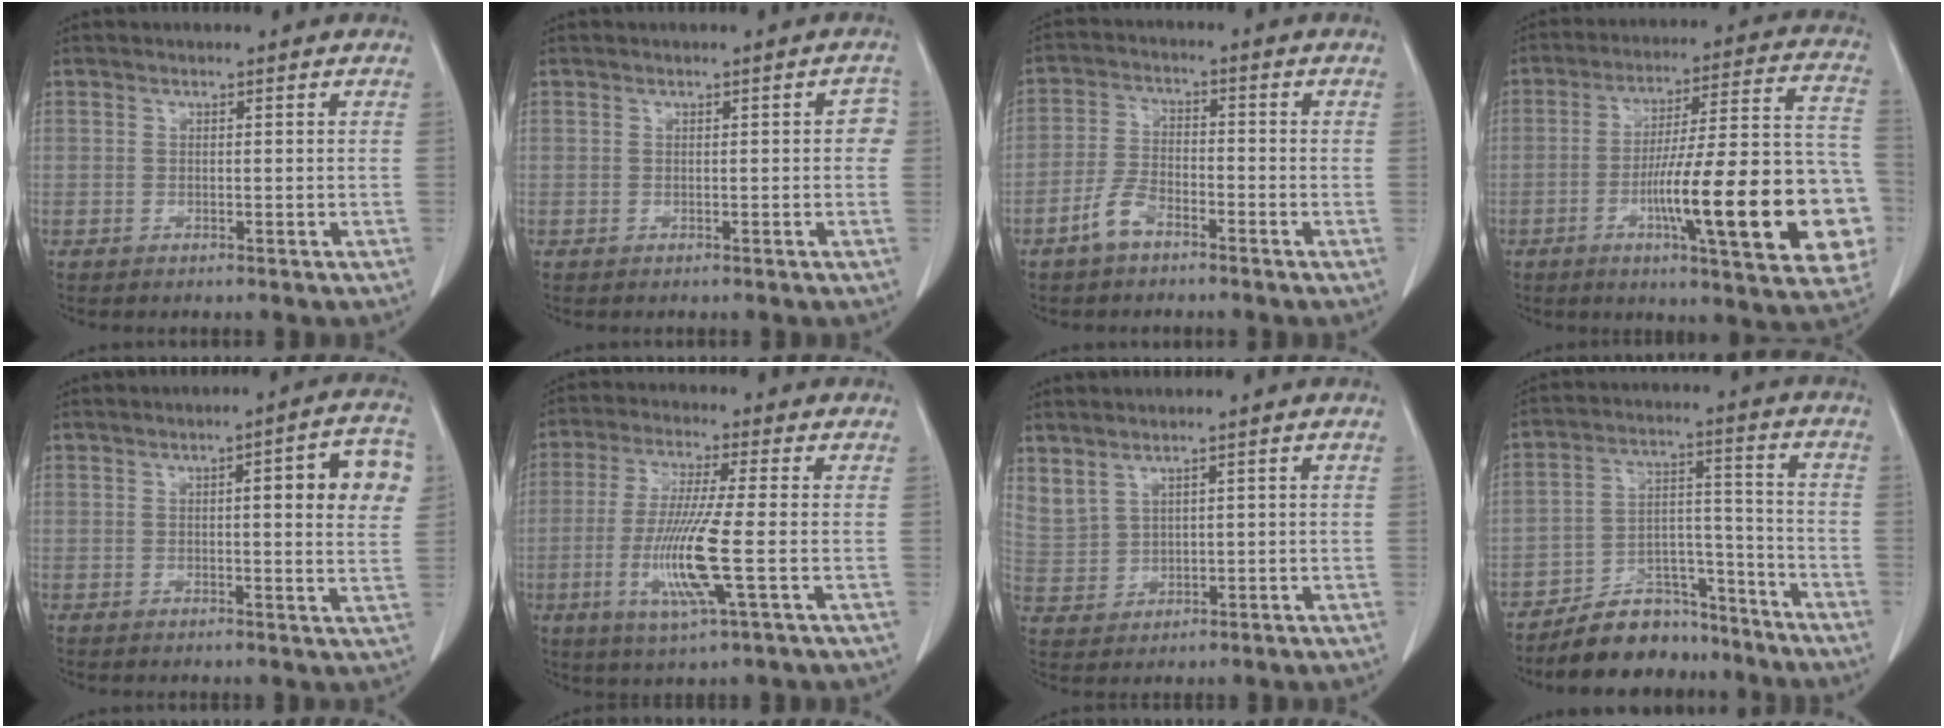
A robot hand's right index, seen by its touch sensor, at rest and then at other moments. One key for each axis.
{"total": 1.9, "fx": 0.1, "fy": 0.9, "fz": 1.6, "tx": -0.004, "ty": 0.010, "tz": -0.002}
{"total": 5.0, "fx": -3.4, "fy": 2.2, "fz": 2.9, "tx": -0.069, "ty": 0.004, "tz": -0.067}
{"total": 24.4, "fx": -6.7, "fy": 3.3, "fz": 23.2, "tx": -0.256, "ty": 0.018, "tz": -0.088}
{"total": 9.4, "fx": 2.2, "fy": 1.5, "fz": 9.1, "tx": -0.108, "ty": 0.013, "tz": 0.020}
{"total": 11.0, "fx": -2.5, "fy": -0.1, "fz": 10.7, "tx": -0.222, "ty": -0.020, "tz": -0.053}
{"total": 6.1, "fx": 4.4, "fy": 3.3, "fz": 2.6, "tx": -0.072, "ty": 0.004, "tz": 0.113}
{"total": 10.4, "fx": -9.1, "fy": 4.5, "fz": 2.0, "tx": -0.023, "ty": 0.048, "tz": -0.152}